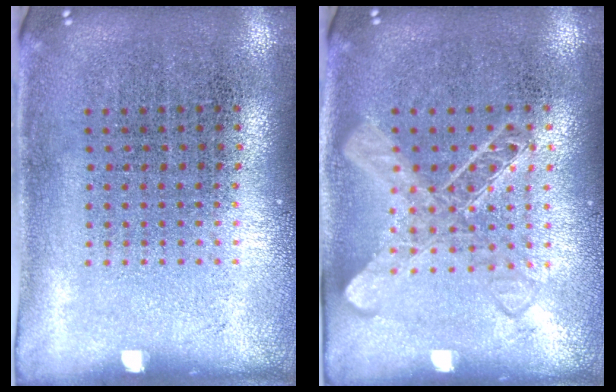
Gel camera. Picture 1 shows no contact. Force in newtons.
{"total": 1.4, "press": 1.4, "slide": 0.3}